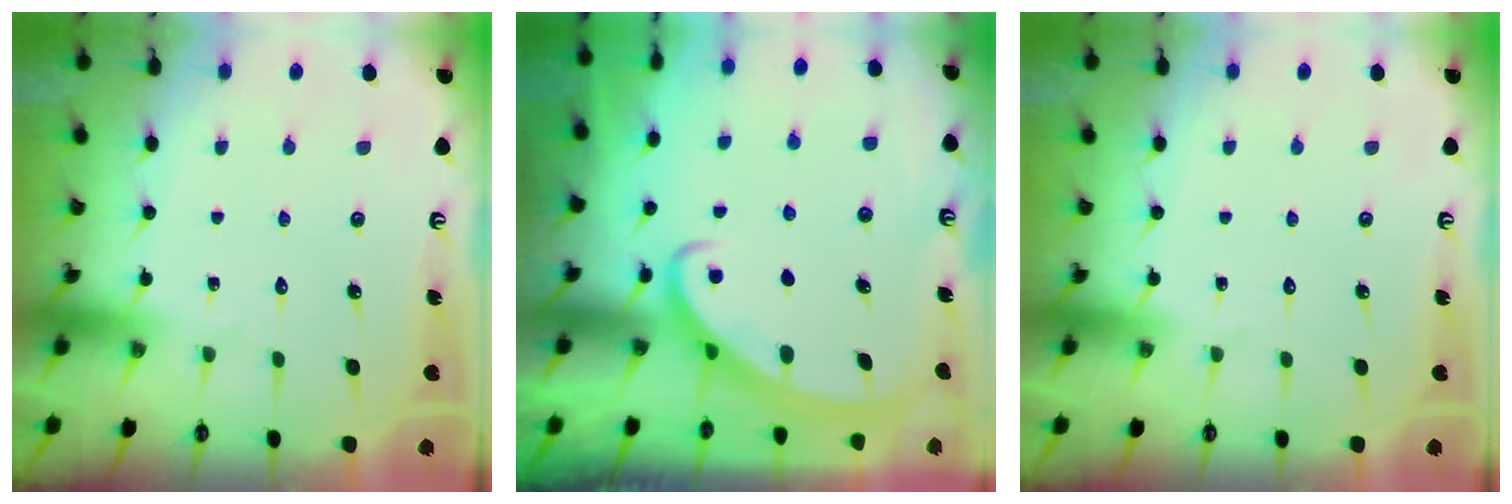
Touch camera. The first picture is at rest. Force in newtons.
{"total": 2.7, "press": 2.7, "slide": 0.4}
{"total": 0.0}